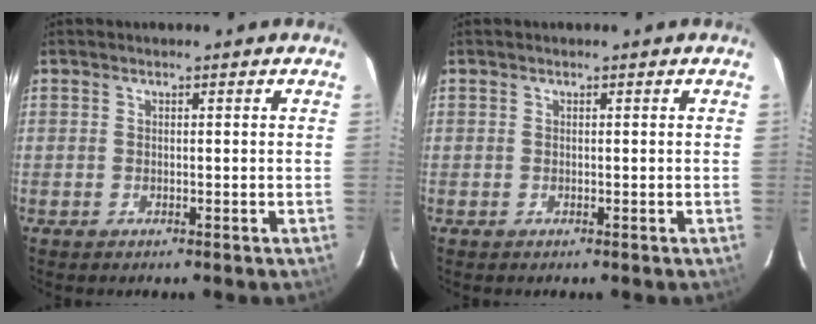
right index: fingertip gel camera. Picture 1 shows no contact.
{"total": 0.0}